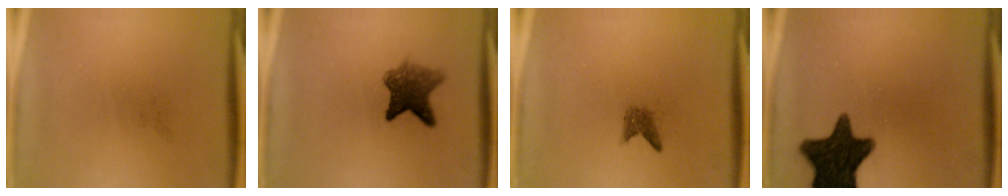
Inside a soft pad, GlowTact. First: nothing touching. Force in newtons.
{"total": 6.1}
{"total": 1.7}
{"total": 14.8}